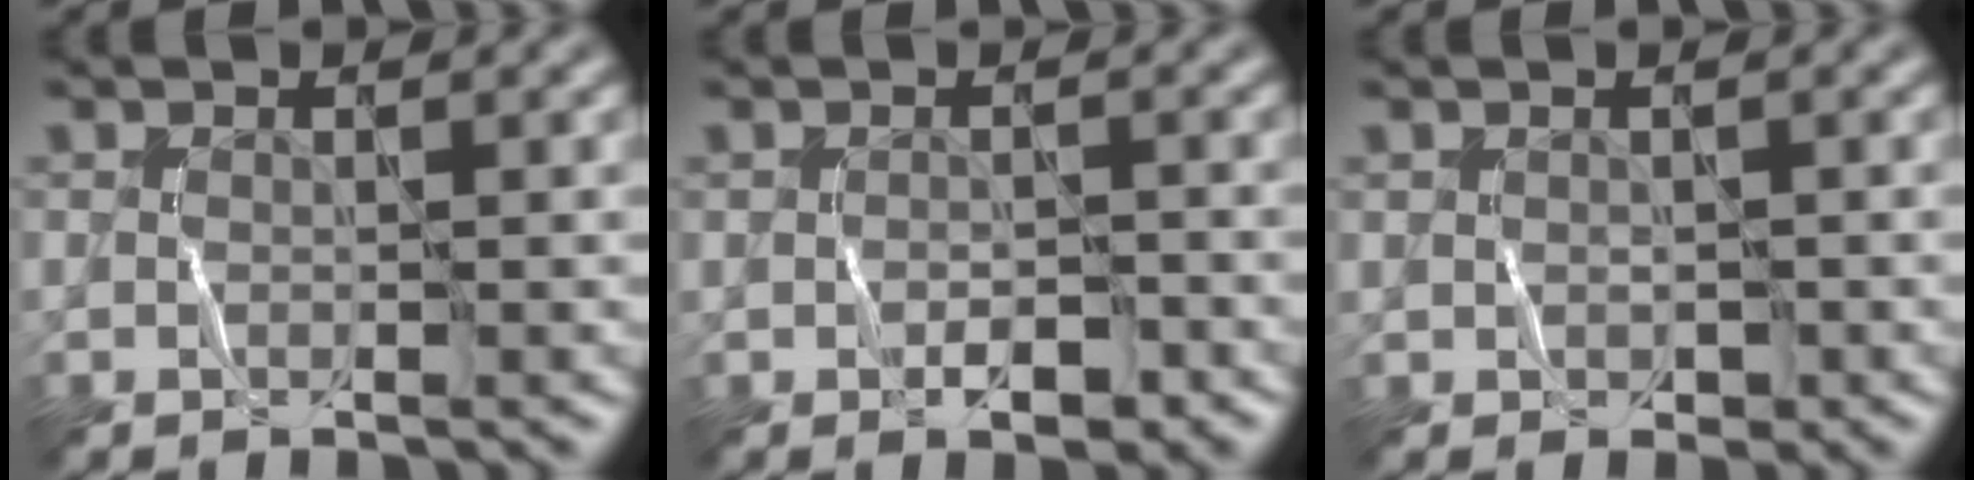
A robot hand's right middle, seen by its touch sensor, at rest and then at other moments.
{"total": 1.1, "force": [-0.7, 0.7, 0.6], "torque": [-0.006, 0.004, -0.009]}
{"total": 0.7, "force": [0.2, 0.4, -0.6], "torque": [0.012, -0.003, 0.008]}